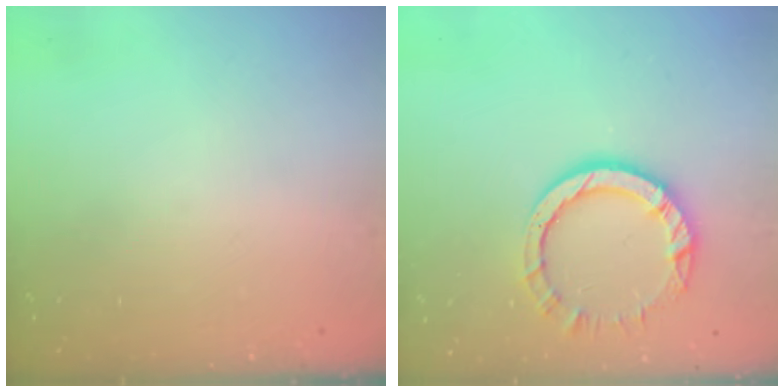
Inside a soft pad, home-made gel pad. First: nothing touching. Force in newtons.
{"total": 8.6, "press": 8.5, "slide": 1.0}